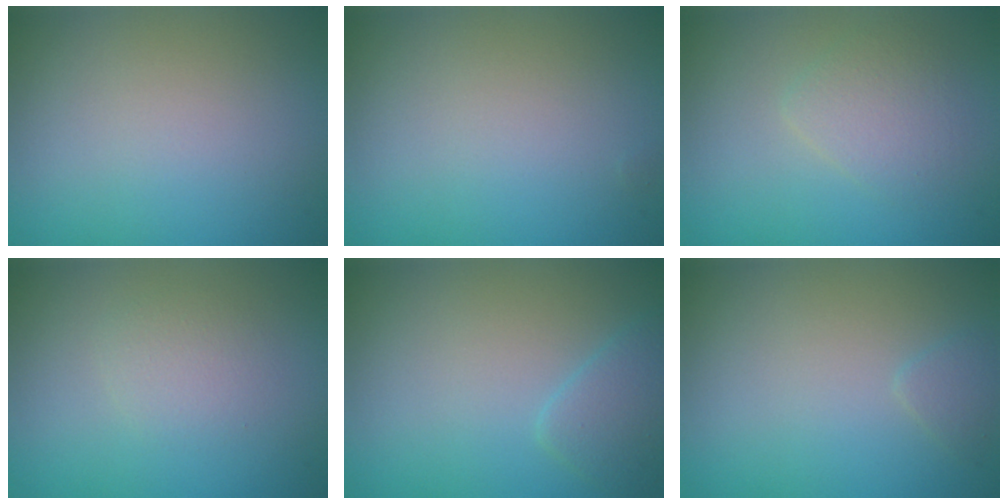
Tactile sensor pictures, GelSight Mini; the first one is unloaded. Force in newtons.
{"total": 0.0}
{"total": 2.3, "press": 2.3, "slide": 0.1}
{"total": 1.5, "press": 1.5, "slide": 0.0}
{"total": 2.2, "press": 2.2, "slide": 0.1}
{"total": 0.9, "press": 0.9, "slide": 0.1}